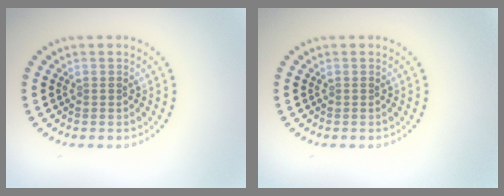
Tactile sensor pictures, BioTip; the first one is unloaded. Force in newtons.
{"total": 0.0}